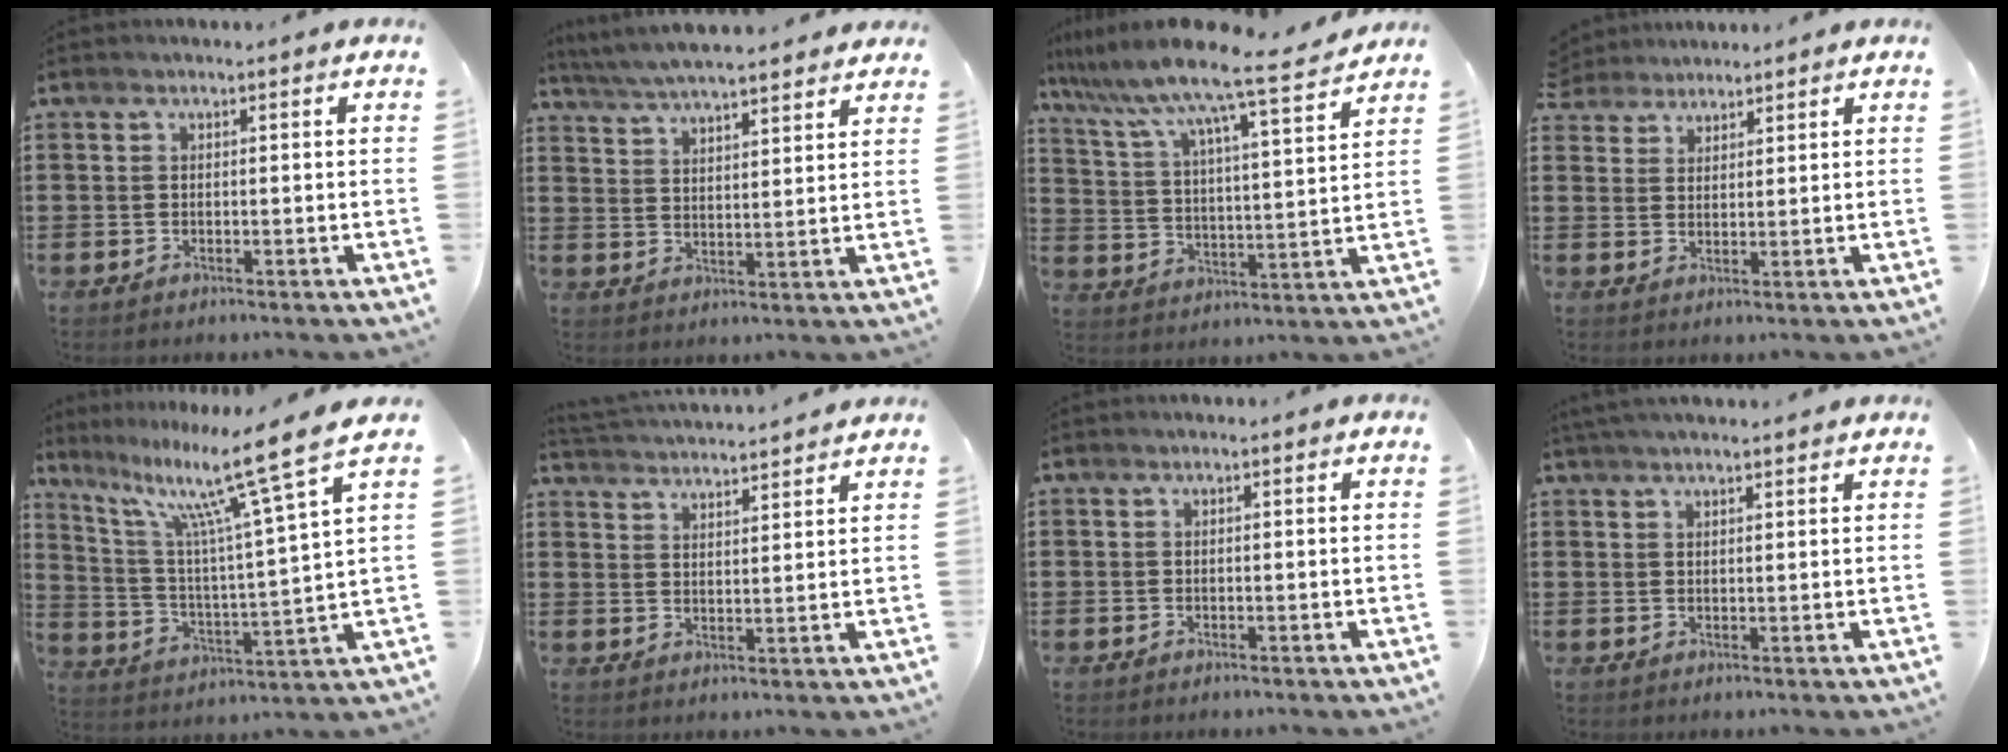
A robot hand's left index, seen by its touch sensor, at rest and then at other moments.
{"total": 5.4, "force": [5.2, 0.2, 1.4], "torque": [-0.047, -0.022, 0.092]}
{"total": 8.7, "force": [7.7, -0.3, 3.9], "torque": [-0.108, -0.057, 0.121]}
{"total": 2.8, "force": [2.5, 1.1, -0.4], "torque": [-0.005, 0.002, 0.048]}
{"total": 13.2, "force": [9.2, 0.6, 9.5], "torque": [-0.199, -0.050, 0.140]}
{"total": 3.1, "force": [3.0, -0.4, -0.1], "torque": [-0.011, -0.022, 0.052]}
{"total": 0.0}
{"total": 2.3, "force": [2.1, 0.1, 0.9], "torque": [-0.022, 0.003, 0.039]}